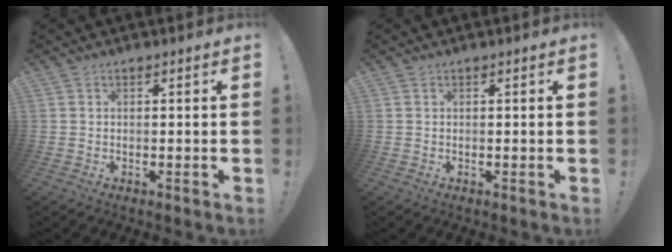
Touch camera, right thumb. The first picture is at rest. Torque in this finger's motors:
{"motor_torque": [-0.02, 0.15, -0.01, 0.10, 0.05]}